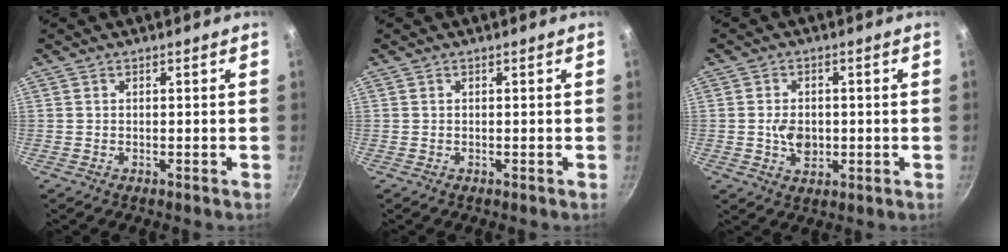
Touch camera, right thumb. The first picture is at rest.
{"total": 0.0}
{"total": 5.3, "force": [-0.4, 3.9, 3.6], "torque": [-0.049, 0.000, -0.006]}